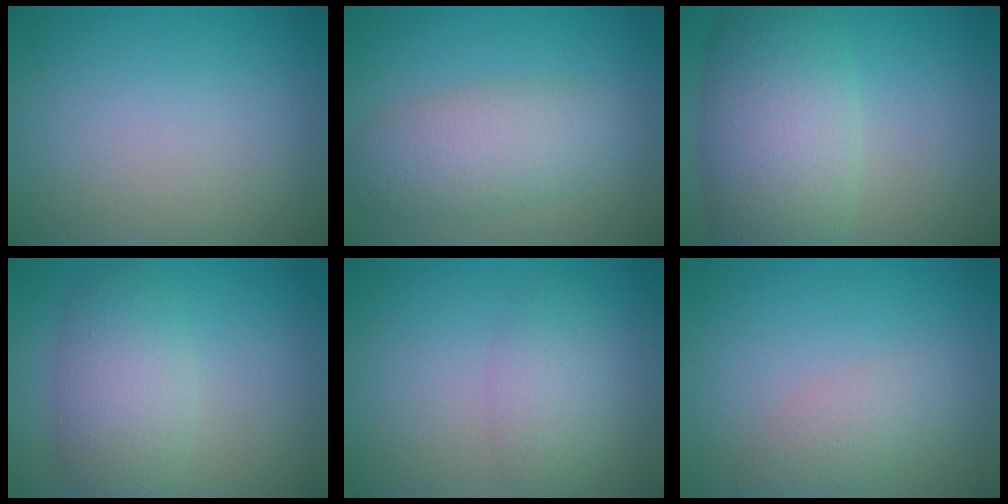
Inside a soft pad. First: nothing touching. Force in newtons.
{"total": 4.8, "press": 4.8, "slide": 0.4}
{"total": 8.6, "press": 8.6, "slide": 0.4}
{"total": 5.0, "press": 5.0, "slide": 0.3}
{"total": 2.8, "press": 2.8, "slide": 0.2}
{"total": 2.3, "press": 2.3, "slide": 0.1}